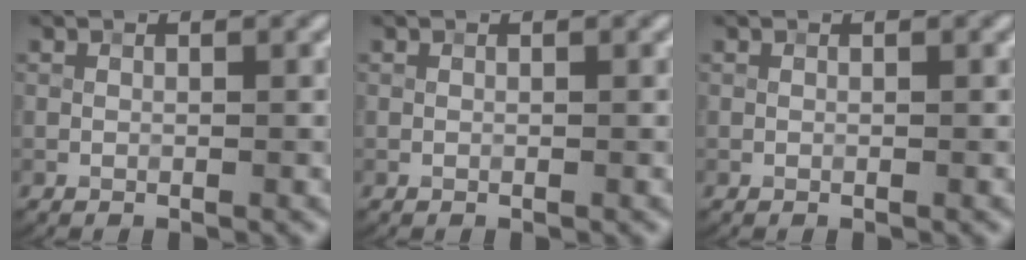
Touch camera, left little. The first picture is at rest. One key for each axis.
{"total": 0.0}
{"total": 0.0}